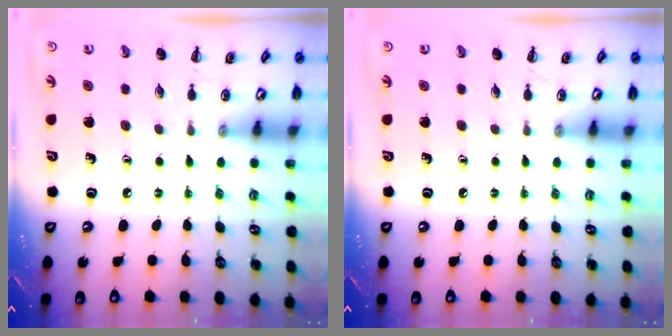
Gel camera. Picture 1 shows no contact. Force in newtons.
{"total": 0.0}